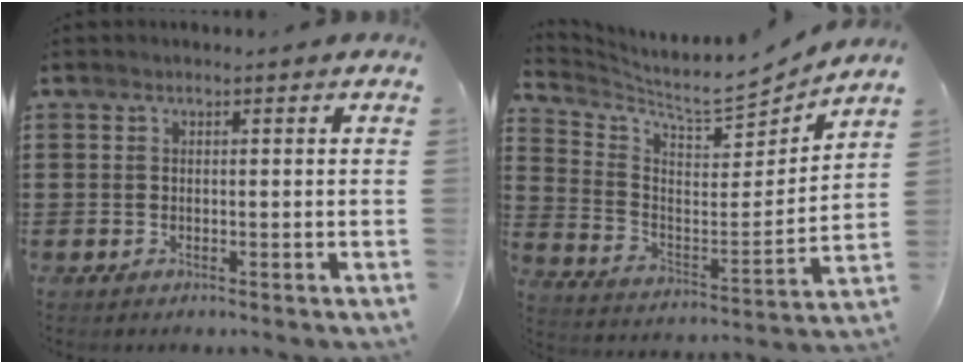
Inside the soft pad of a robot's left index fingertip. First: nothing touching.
{"total": 5.7, "force": [5.4, 1.0, 1.7], "torque": [-0.061, -0.040, 0.087]}